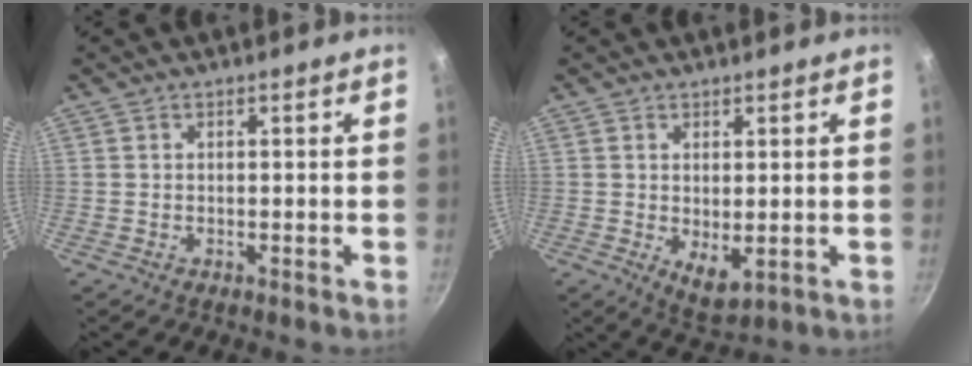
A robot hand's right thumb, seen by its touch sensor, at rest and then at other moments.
{"total": 5.3, "force": [0.1, 2.6, 4.6], "torque": [-0.065, -0.018, 0.012]}